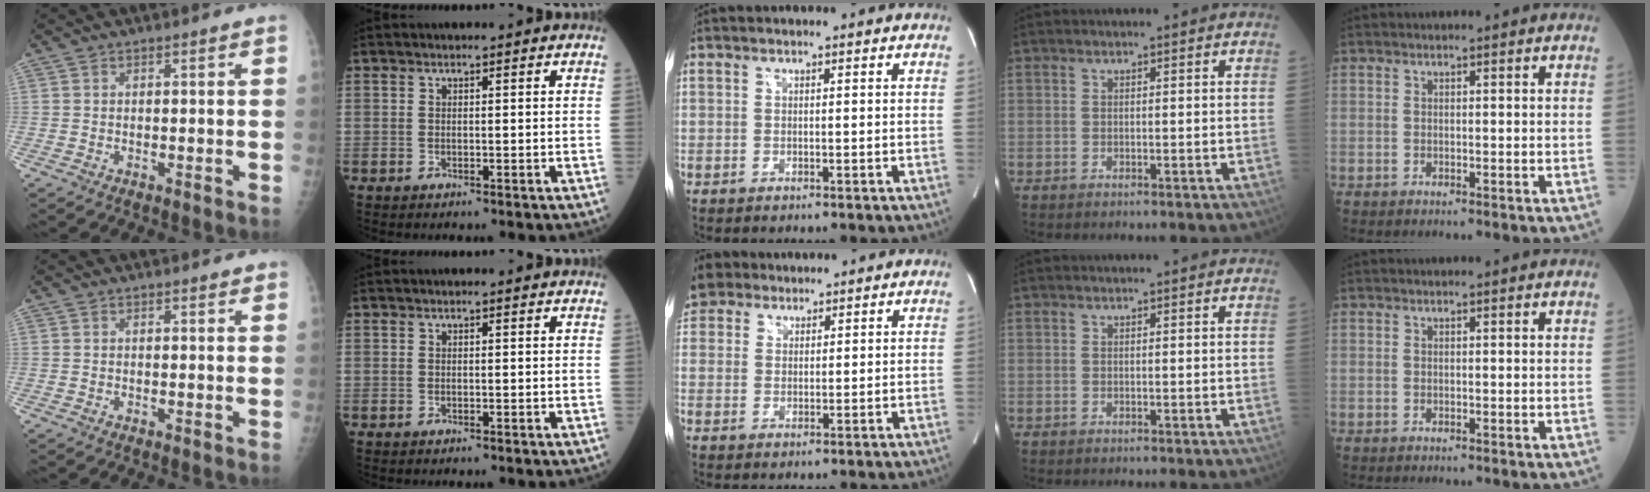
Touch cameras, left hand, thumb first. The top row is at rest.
{"thumb": {"total": 0.8, "force": [0.6, 0.4, 0.3], "torque": [-0.003, -0.003, 0.005]}, "middle": {"total": 5.8, "force": [4.8, 3.3, 0.7], "torque": [-0.018, 0.024, 0.096]}}